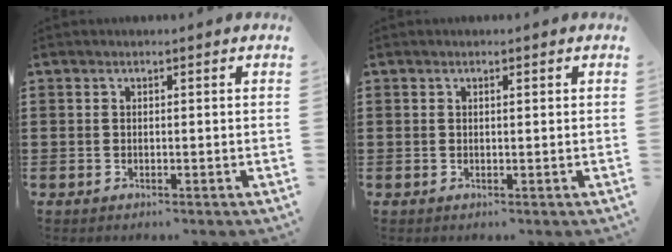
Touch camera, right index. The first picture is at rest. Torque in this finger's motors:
{"motor_torque": [-0.23, 0.22, -0.04, -0.01]}